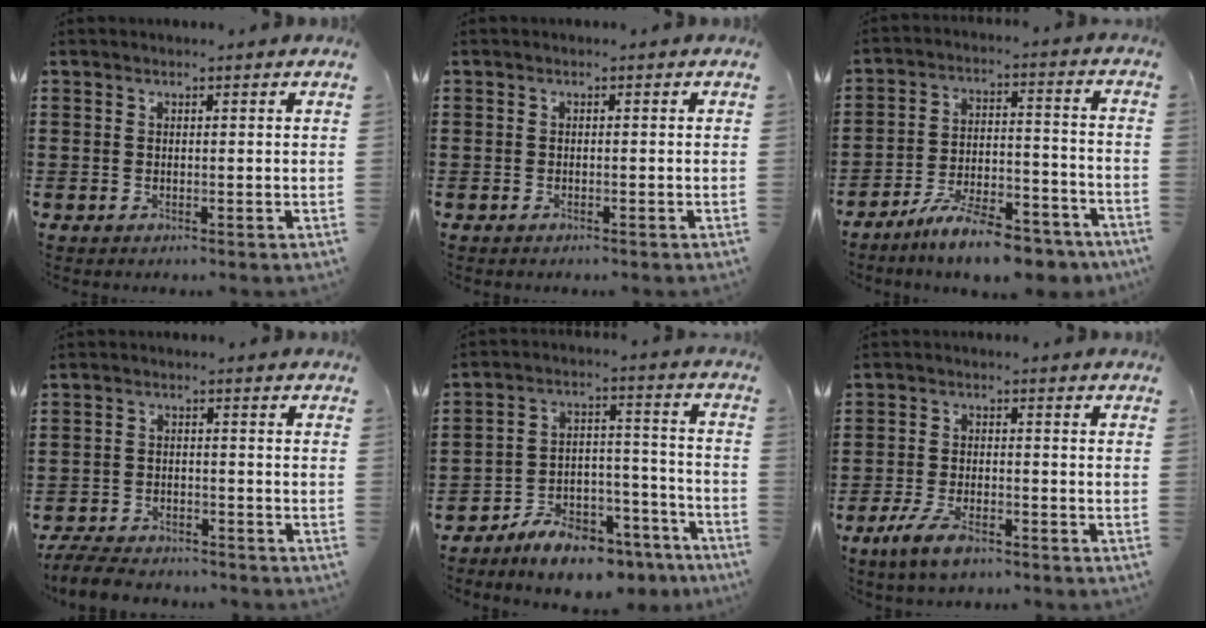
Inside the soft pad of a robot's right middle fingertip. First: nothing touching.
{"total": 0.6, "force": [-0.5, 0.1, 0.2], "torque": [-0.006, -0.003, -0.010]}
{"total": 10.5, "force": [-9.1, 1.4, 4.9], "torque": [-0.081, 0.026, -0.171]}
{"total": 5.0, "force": [-4.8, 0.9, 0.9], "torque": [-0.025, 0.003, -0.097]}
{"total": 9.1, "force": [-8.4, 2.4, 2.7], "torque": [-0.036, 0.038, -0.156]}
{"total": 5.5, "force": [-3.7, 2.0, 3.5], "torque": [-0.078, 0.002, -0.069]}